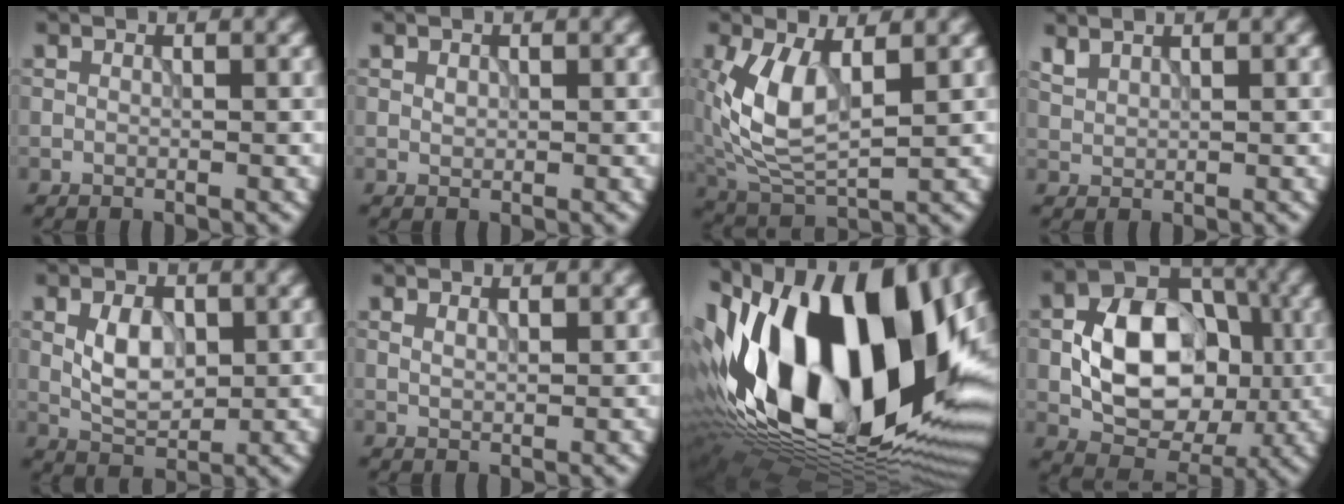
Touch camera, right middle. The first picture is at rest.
{"total": 0.5, "force": [0.1, 0.4, 0.3], "torque": [-0.011, -0.001, 0.003]}
{"total": 6.9, "force": [1.0, 3.5, 5.8], "torque": [-0.139, -0.004, 0.020]}
{"total": 1.4, "force": [1.2, 0.5, 0.5], "torque": [-0.020, 0.004, 0.029]}
{"total": 3.7, "force": [0.2, 2.3, 3.0], "torque": [-0.062, -0.002, 0.002]}
{"total": 0.8, "force": [0.5, 0.3, 0.6], "torque": [-0.017, -0.002, 0.008]}
{"total": 21.0, "force": [1.4, 11.7, 17.4], "torque": [-0.320, 0.001, 0.008]}
{"total": 9.8, "force": [-0.9, 7.0, 6.8], "torque": [-0.111, 0.012, -0.018]}